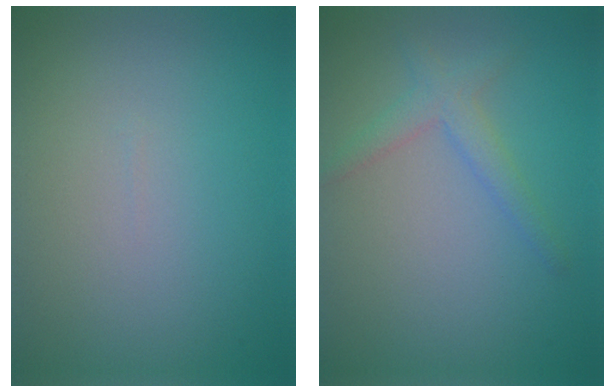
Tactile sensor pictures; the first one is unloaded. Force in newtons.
{"total": 2.2, "press": 2.2, "slide": 0.1}